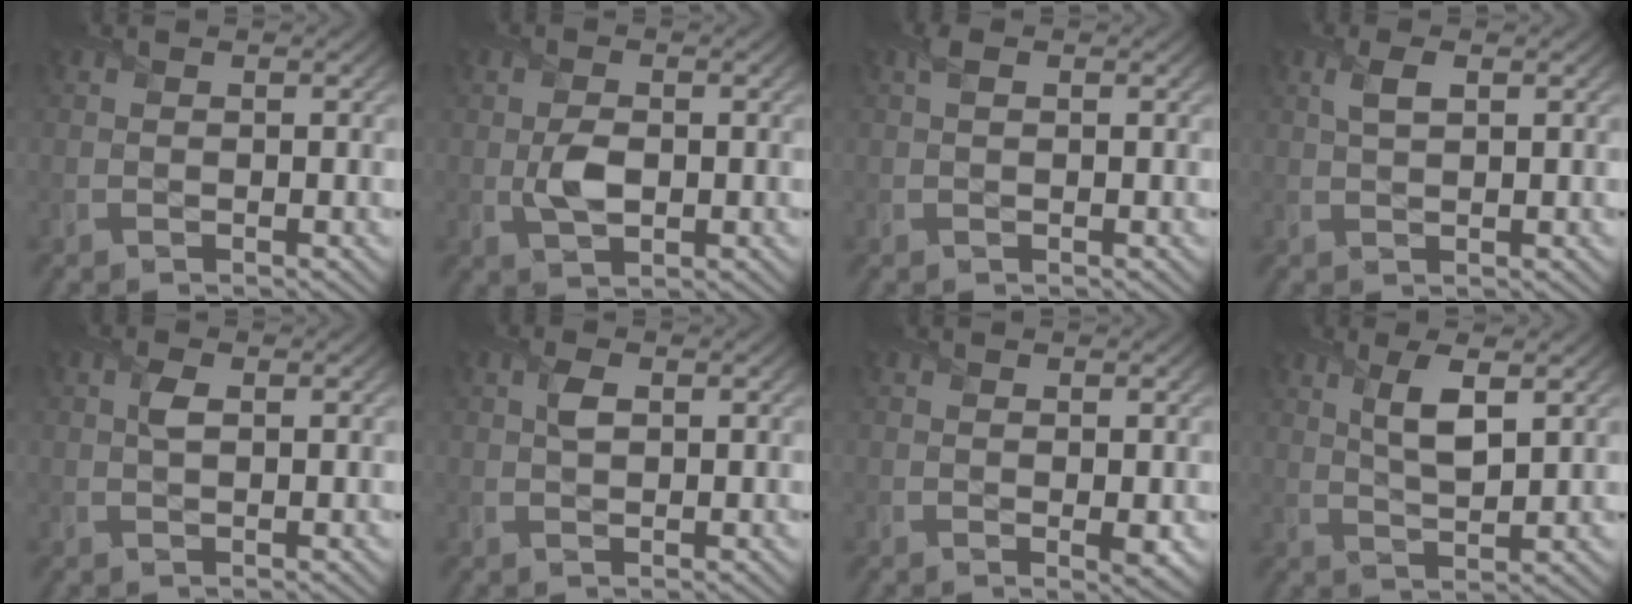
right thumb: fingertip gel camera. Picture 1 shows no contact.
{"total": 3.3, "force": [-0.3, 2.0, 2.7], "torque": [-0.061, -0.004, -0.006]}
{"total": 1.1, "force": [0.4, 0.4, 0.9], "torque": [-0.022, 0.007, 0.006]}
{"total": 2.1, "force": [1.0, 0.7, 1.8], "torque": [-0.041, 0.007, 0.019]}
{"total": 1.6, "force": [0.5, 0.7, 1.4], "torque": [-0.034, 0.005, 0.008]}
{"total": 1.8, "force": [0.7, 0.9, 1.5], "torque": [-0.036, 0.005, 0.011]}
{"total": 1.1, "force": [0.0, 0.3, 1.0], "torque": [-0.017, -0.006, 0.001]}
{"total": 4.9, "force": [2.2, 1.5, 4.2], "torque": [-0.092, 0.000, 0.042]}